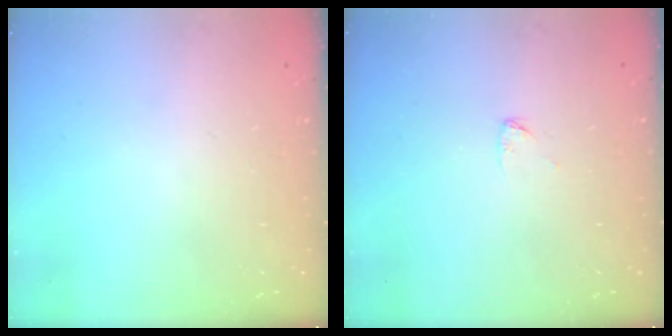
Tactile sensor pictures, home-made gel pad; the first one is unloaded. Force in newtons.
{"total": 2.6, "press": 2.6, "slide": 0.2}